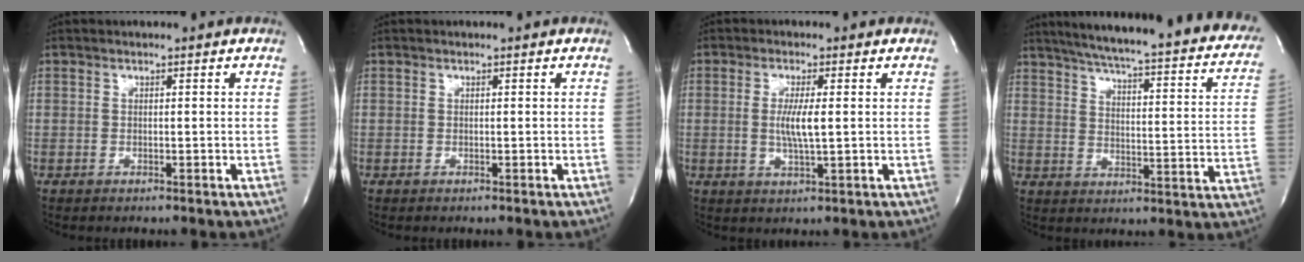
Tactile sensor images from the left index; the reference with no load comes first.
{"total": 0.0}
{"total": 4.6, "force": [0.2, 0.4, 4.6], "torque": [-0.093, -0.006, 0.004]}
{"total": 30.2, "force": [25.0, 4.5, 16.4], "torque": [-0.224, -0.039, 0.295]}